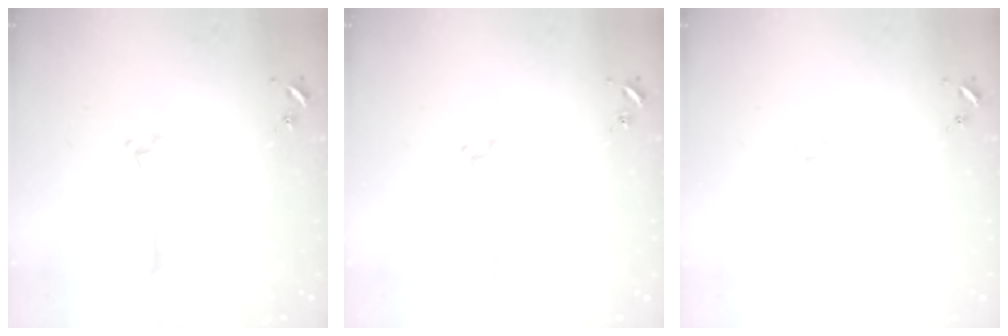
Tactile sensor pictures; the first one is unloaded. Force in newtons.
{"total": 0.0}
{"total": 0.0}